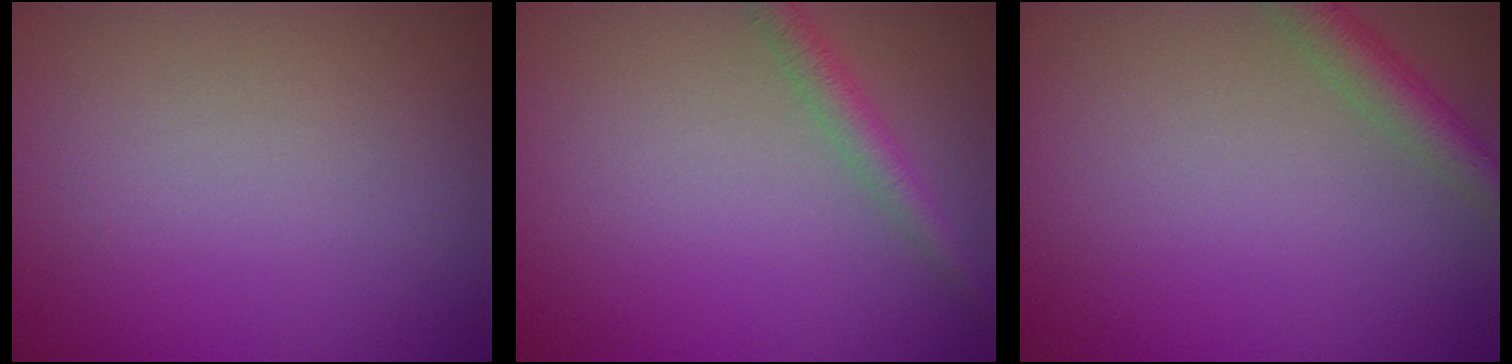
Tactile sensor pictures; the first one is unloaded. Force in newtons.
{"total": 2.1, "press": 2.1, "slide": 0.0}
{"total": 2.9, "press": 2.9, "slide": 0.1}